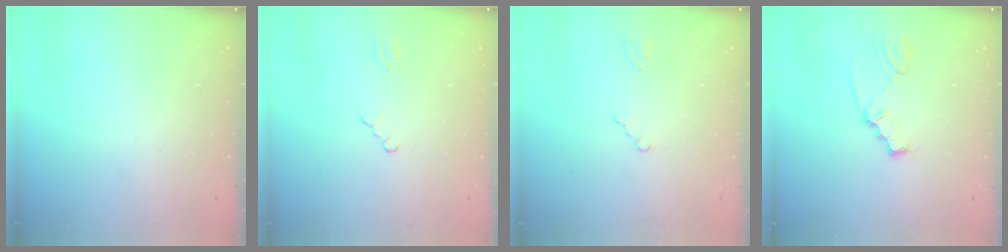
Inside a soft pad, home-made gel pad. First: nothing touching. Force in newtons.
{"total": 0.8, "press": 0.8, "slide": 0.1}
{"total": 2.8, "press": 2.8, "slide": 0.4}
{"total": 2.7, "press": 2.7, "slide": 0.3}